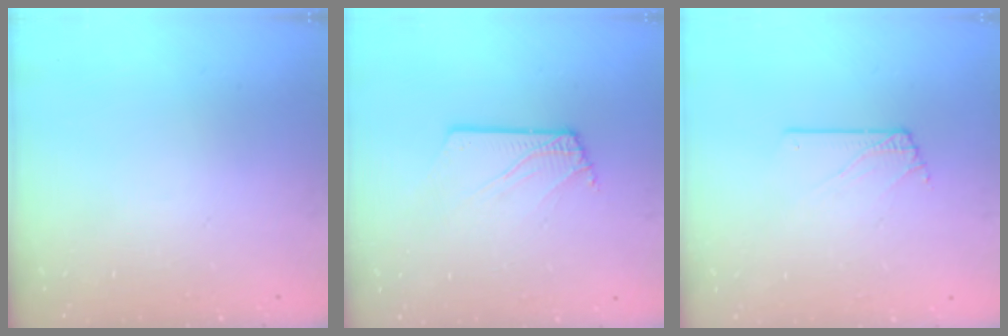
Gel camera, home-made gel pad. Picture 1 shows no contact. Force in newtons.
{"total": 2.6, "press": 2.6, "slide": 0.3}
{"total": 1.6, "press": 1.6, "slide": 0.2}